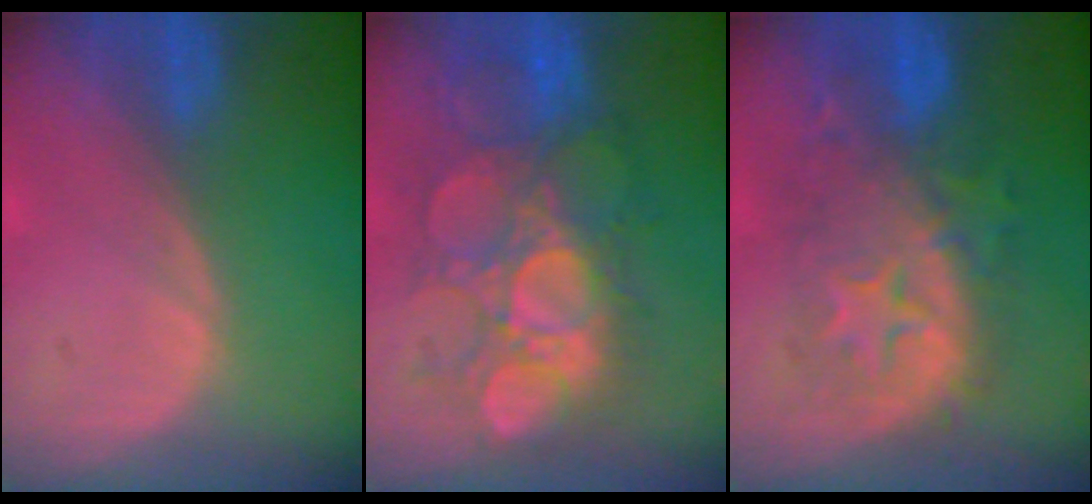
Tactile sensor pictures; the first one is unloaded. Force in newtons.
{"total": 10.4, "press": 10.3, "slide": 1.6}
{"total": 9.3, "press": 9.3, "slide": 0.4}